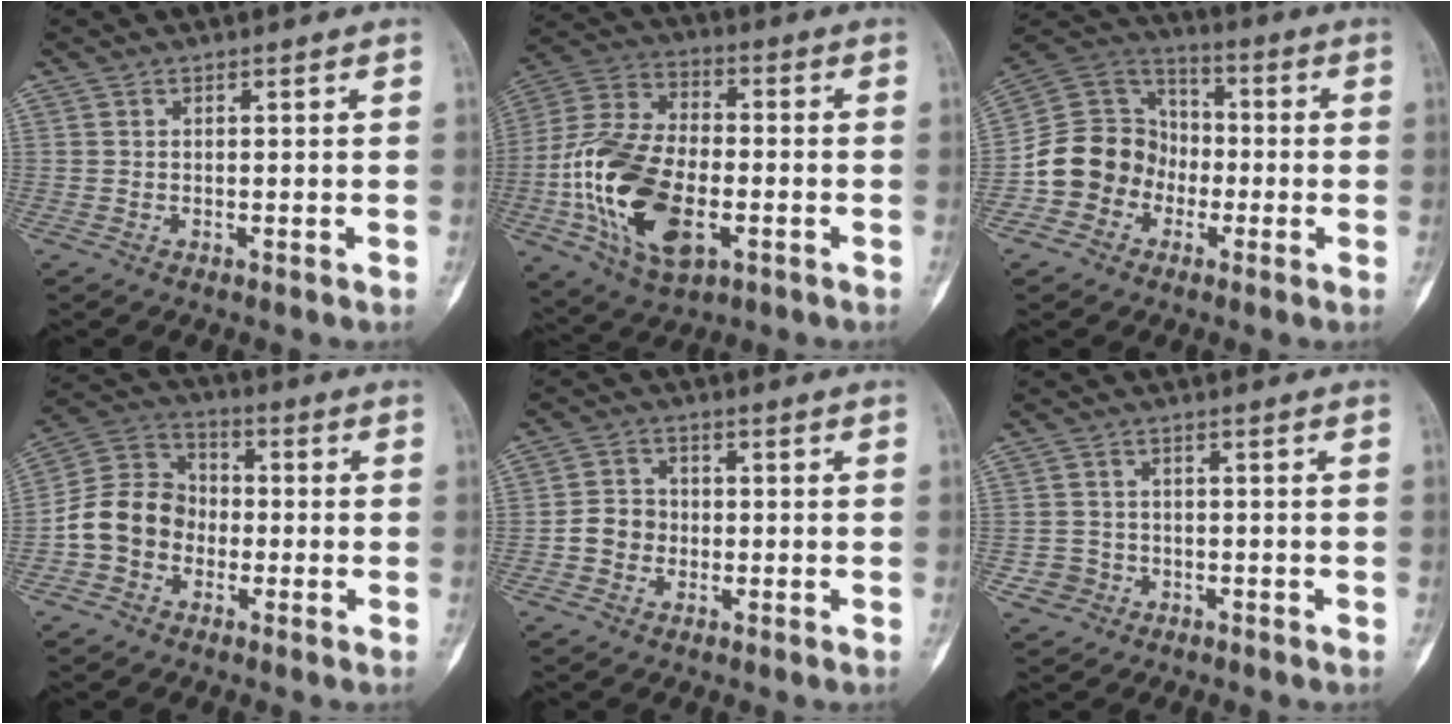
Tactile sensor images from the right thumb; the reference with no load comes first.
{"total": 20.9, "force": [-4.9, 11.5, 16.8], "torque": [-0.329, 0.012, -0.087]}
{"total": 13.1, "force": [-4.1, 11.6, 4.5], "torque": [-0.045, 0.065, -0.080]}
{"total": 11.1, "force": [-2.9, 9.2, 5.4], "torque": [-0.085, 0.040, -0.066]}
{"total": 4.9, "force": [-1.1, 4.3, 2.0], "torque": [-0.020, 0.018, -0.028]}
{"total": 3.5, "force": [-1.3, 3.3, 0.2], "torque": [0.012, 0.013, -0.024]}